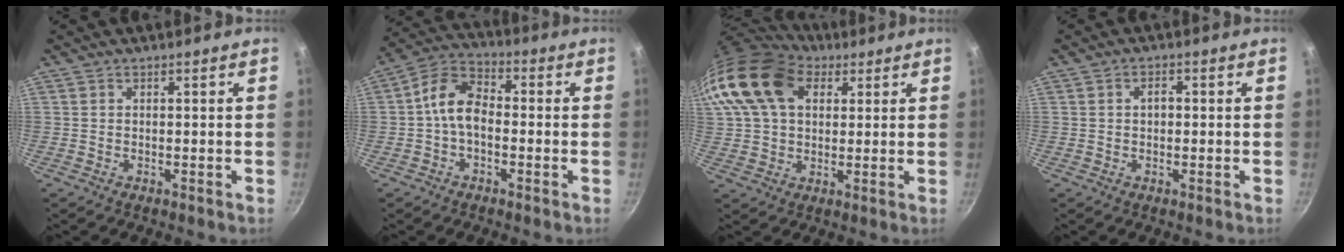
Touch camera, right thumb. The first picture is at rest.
{"total": 8.4, "force": [-1.1, 5.5, 6.3], "torque": [-0.099, 0.036, -0.035]}
{"total": 19.5, "force": [7.2, 13.4, 12.2], "torque": [-0.248, 0.018, 0.121]}
{"total": 2.1, "force": [0.0, 1.4, 1.5], "torque": [-0.019, 0.008, -0.001]}